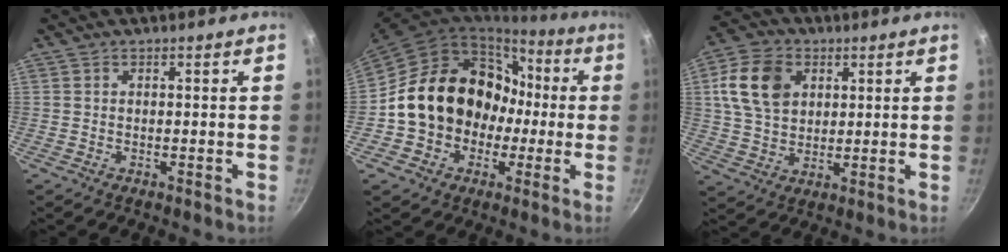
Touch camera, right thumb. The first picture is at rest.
{"total": 18.9, "force": [-0.6, 15.8, 10.3], "torque": [-0.143, 0.061, 0.002]}
{"total": 12.3, "force": [3.6, 9.0, 7.6], "torque": [-0.123, 0.001, 0.064]}